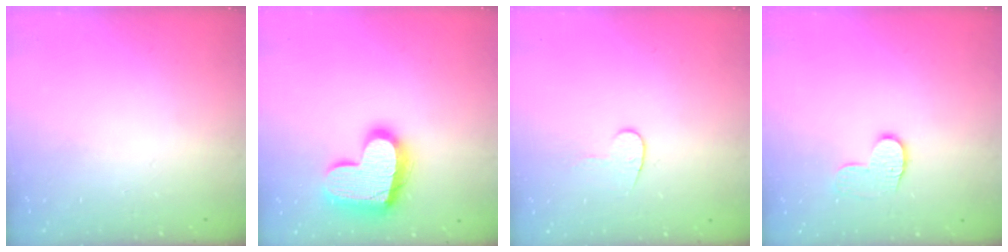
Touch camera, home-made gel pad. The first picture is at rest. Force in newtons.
{"total": 18.3, "press": 18.3, "slide": 1.2}
{"total": 6.0, "press": 6.0, "slide": 0.4}
{"total": 8.2, "press": 8.2, "slide": 0.3}